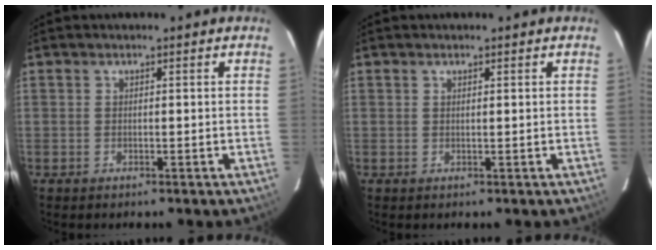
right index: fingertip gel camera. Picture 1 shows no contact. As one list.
[{"total": 0.6, "force": [0.4, -0.3, 0.4], "torque": [-0.006, 0.001, 0.006]}]